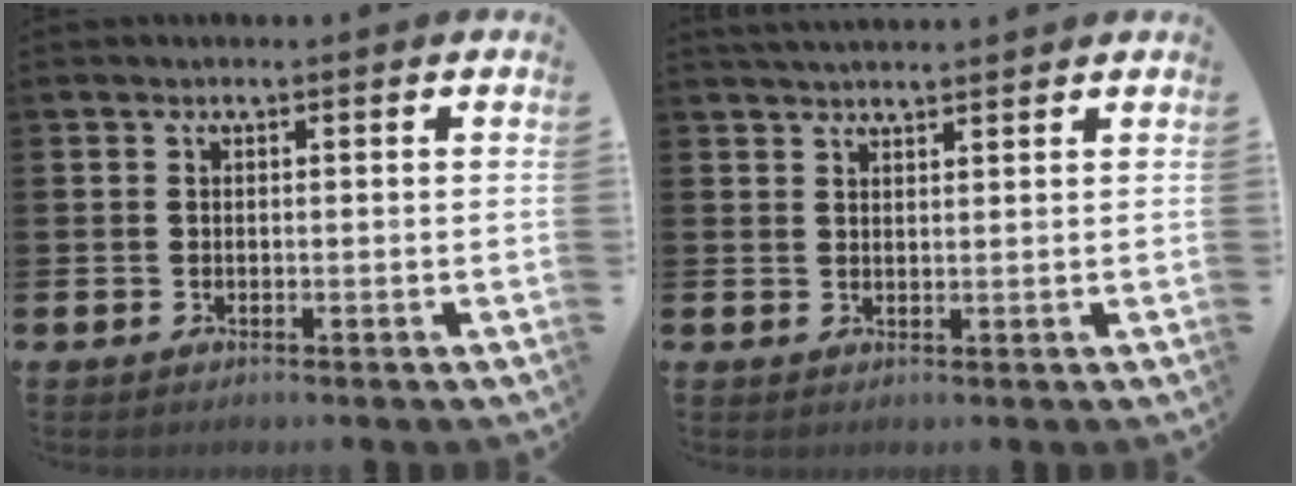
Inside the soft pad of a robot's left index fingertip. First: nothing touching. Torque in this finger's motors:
{"motor_torque": [0.91, -1.22, 0.11, 0.03]}